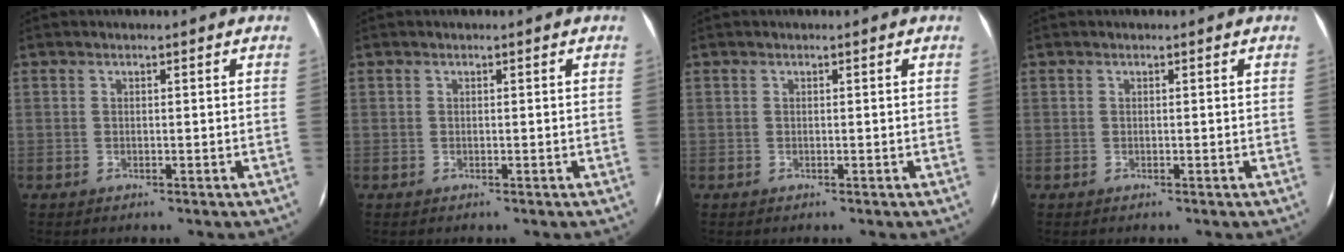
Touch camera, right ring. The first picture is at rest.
{"total": 0.0}
{"total": 0.0}
{"total": 0.0}